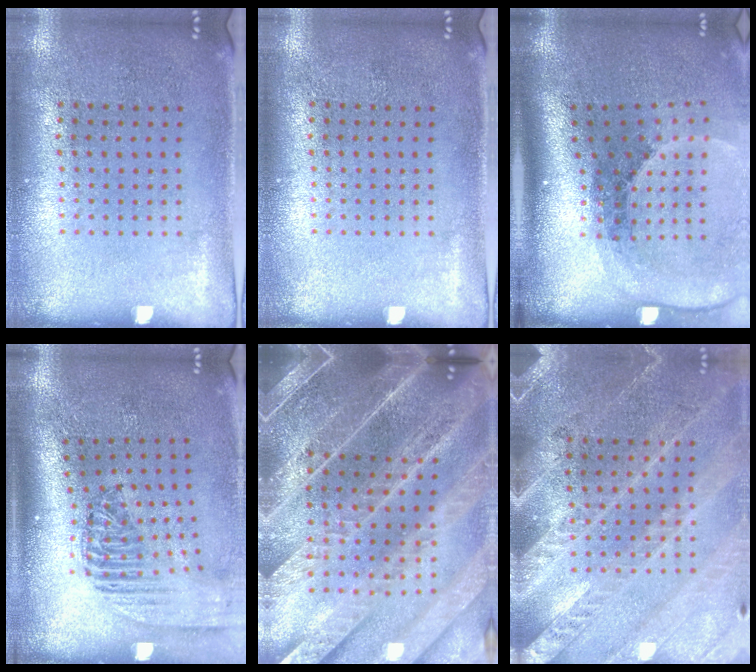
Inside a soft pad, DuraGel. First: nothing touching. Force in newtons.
{"total": 0.0}
{"total": 2.6, "press": 1.9, "slide": 1.8}
{"total": 2.4, "press": 1.8, "slide": 1.6}
{"total": 4.9, "press": 4.4, "slide": 2.3}
{"total": 2.9, "press": 2.6, "slide": 1.1}